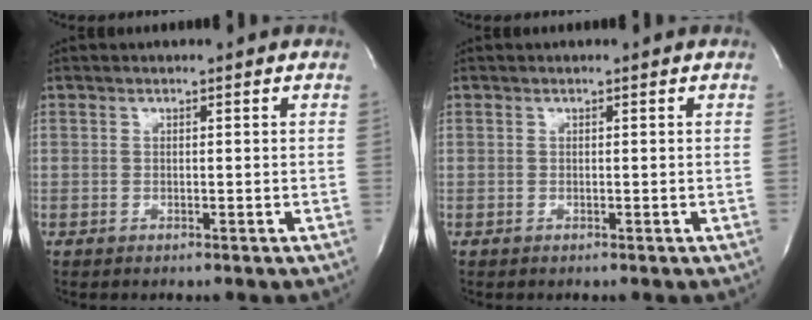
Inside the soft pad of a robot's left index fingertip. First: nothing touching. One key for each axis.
{"total": 0.0}